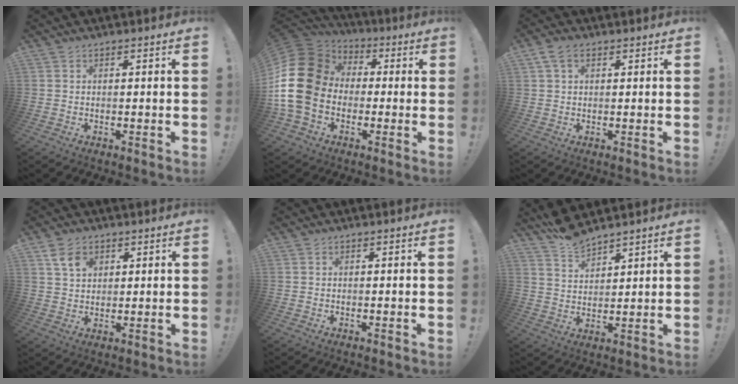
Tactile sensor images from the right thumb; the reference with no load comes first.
{"total": 20.7, "force": [-0.4, 16.2, 12.8], "torque": [-0.251, 0.020, 0.011]}
{"total": 4.0, "force": [1.7, 2.4, 2.7], "torque": [-0.053, 0.006, 0.034]}
{"total": 6.3, "force": [3.0, 4.2, 3.5], "torque": [-0.053, -0.006, 0.055]}
{"total": 0.0}
{"total": 6.8, "force": [6.5, 1.4, 1.5], "torque": [-0.040, -0.039, 0.123]}